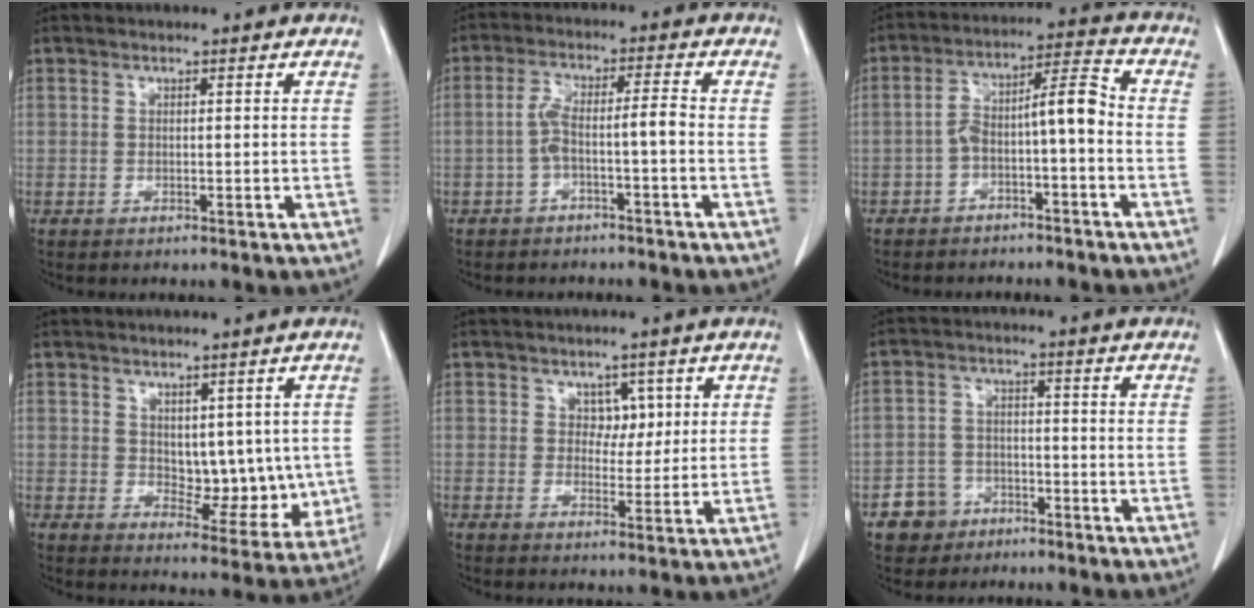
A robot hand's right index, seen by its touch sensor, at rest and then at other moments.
{"total": 5.0, "force": [-1.6, 0.4, 4.7], "torque": [-0.095, 0.024, -0.024]}
{"total": 7.9, "force": [-2.2, 1.5, 7.4], "torque": [-0.129, 0.040, -0.037]}
{"total": 7.9, "force": [1.2, 4.9, 6.0], "torque": [-0.059, -0.002, 0.031]}
{"total": 3.3, "force": [1.4, 2.4, 1.7], "torque": [-0.013, 0.002, 0.021]}
{"total": 5.3, "force": [-3.2, 4.2, 0.5], "torque": [-0.003, 0.013, -0.052]}